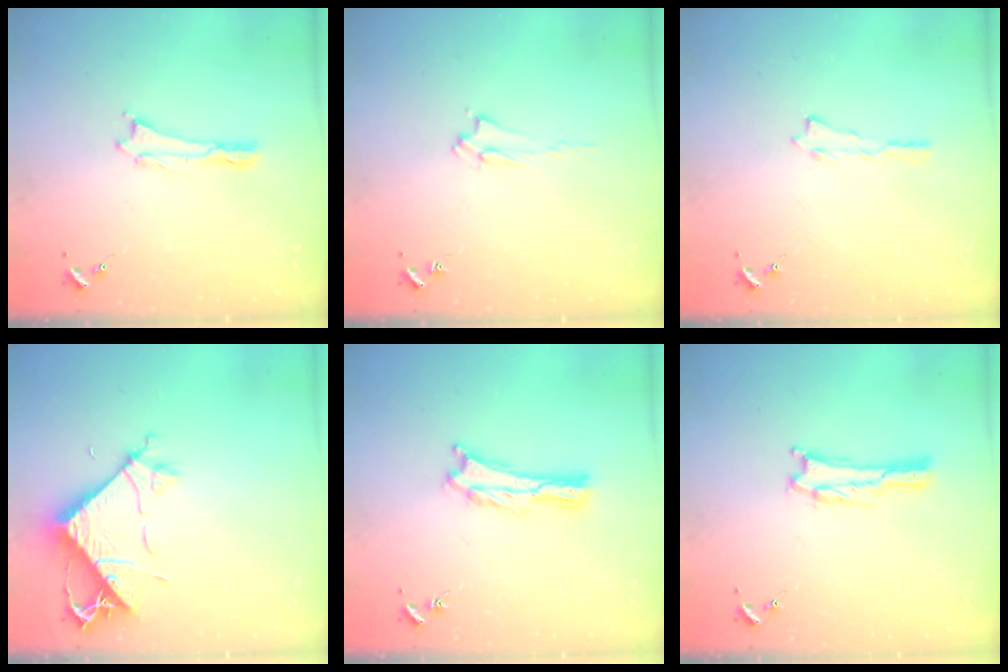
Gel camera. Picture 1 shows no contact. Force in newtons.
{"total": 1.9, "press": 1.8, "slide": 0.4}
{"total": 0.0}
{"total": 7.2, "press": 7.1, "slide": 1.2}
{"total": 0.9, "press": 0.9, "slide": 0.2}
{"total": 1.0, "press": 1.0, "slide": 0.1}